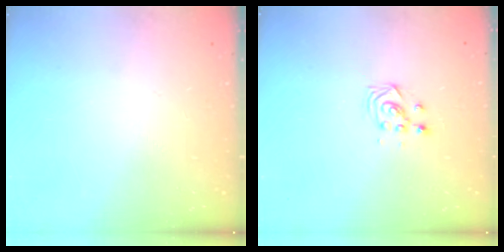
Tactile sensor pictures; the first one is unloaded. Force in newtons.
{"total": 2.9, "press": 2.9, "slide": 0.3}